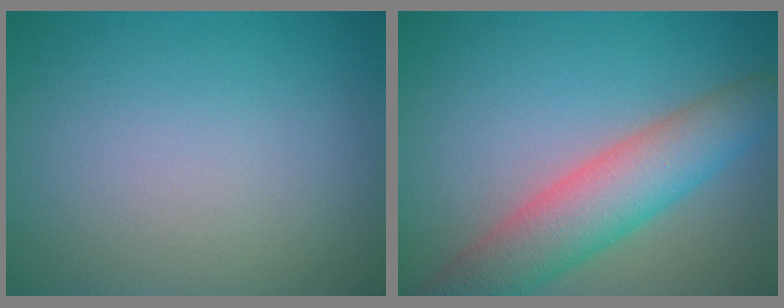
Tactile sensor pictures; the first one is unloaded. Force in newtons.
{"total": 6.9, "press": 6.9, "slide": 0.3}